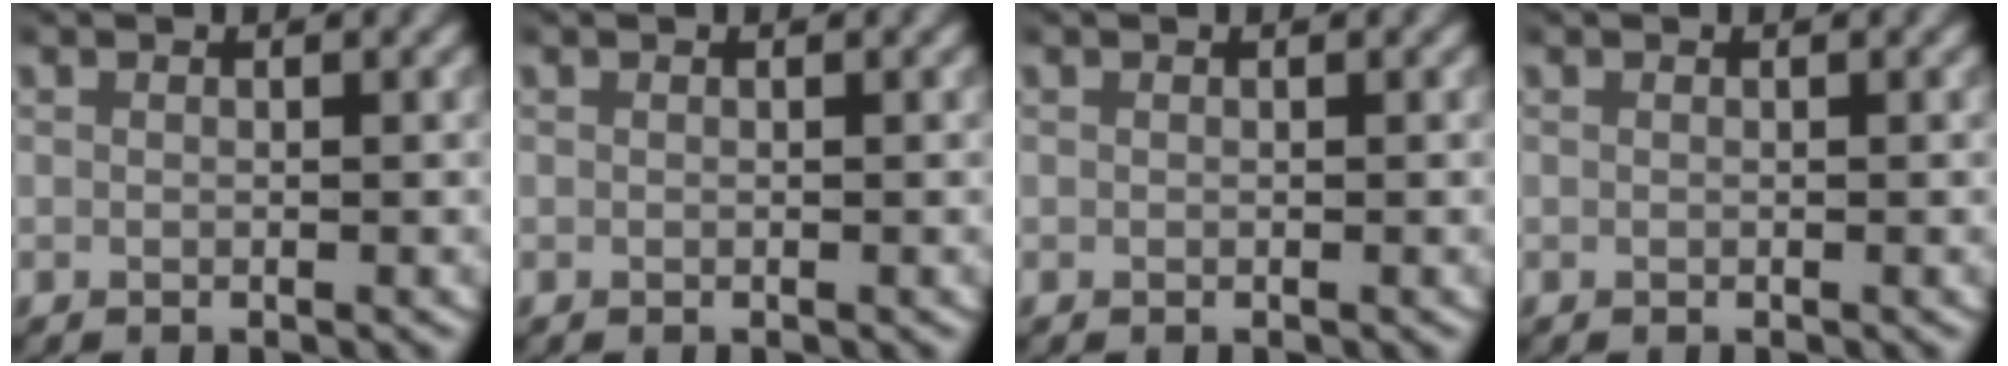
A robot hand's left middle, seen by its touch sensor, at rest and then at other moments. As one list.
[{"total": 0.0}, {"total": 0.0}, {"total": 0.0}]